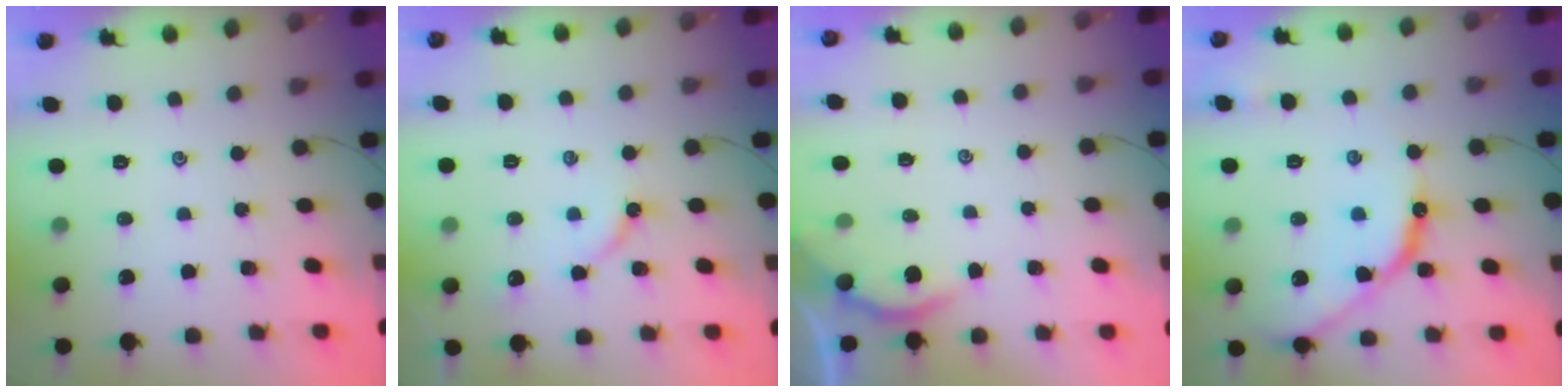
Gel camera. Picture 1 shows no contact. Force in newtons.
{"total": 4.9, "press": 4.9, "slide": 0.8}
{"total": 2.1, "press": 2.0, "slide": 0.4}
{"total": 12.5, "press": 12.4, "slide": 1.1}